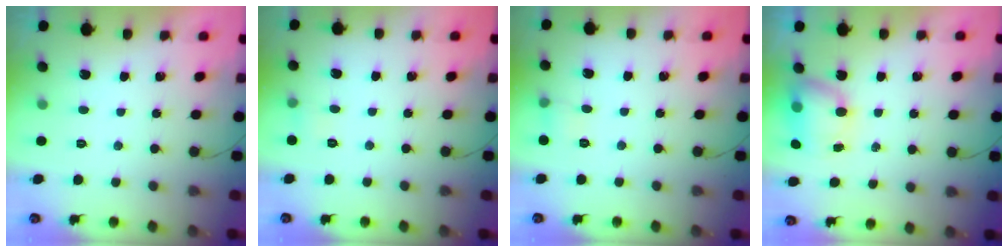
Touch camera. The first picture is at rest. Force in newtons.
{"total": 3.3, "press": 3.1, "slide": 1.1}
{"total": 4.7, "press": 4.5, "slide": 1.3}
{"total": 7.2, "press": 7.1, "slide": 1.4}